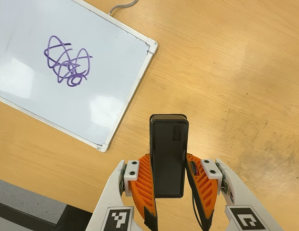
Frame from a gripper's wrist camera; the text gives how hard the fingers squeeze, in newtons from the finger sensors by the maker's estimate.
{"total": 4.1, "left": 2.5, "right": 5.6}